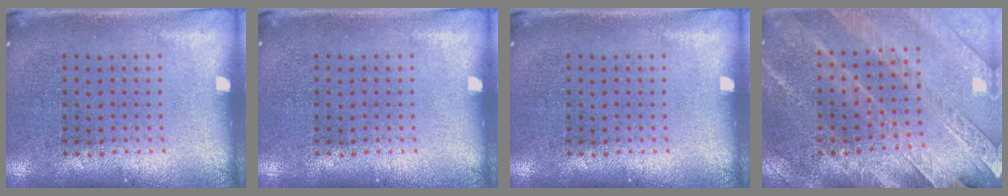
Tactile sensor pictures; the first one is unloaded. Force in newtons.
{"total": 0.0}
{"total": 0.0}
{"total": 2.8, "press": 2.7, "slide": 0.6}